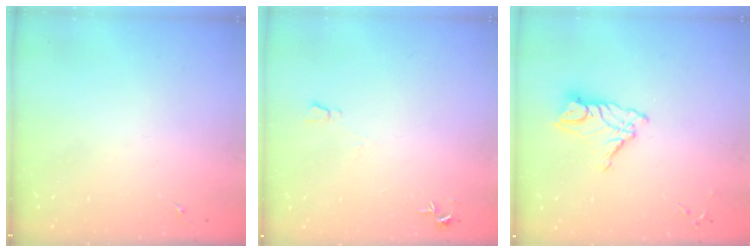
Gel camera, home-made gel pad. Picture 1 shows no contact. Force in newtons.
{"total": 4.9, "press": 4.9, "slide": 0.6}
{"total": 11.3, "press": 11.2, "slide": 1.1}